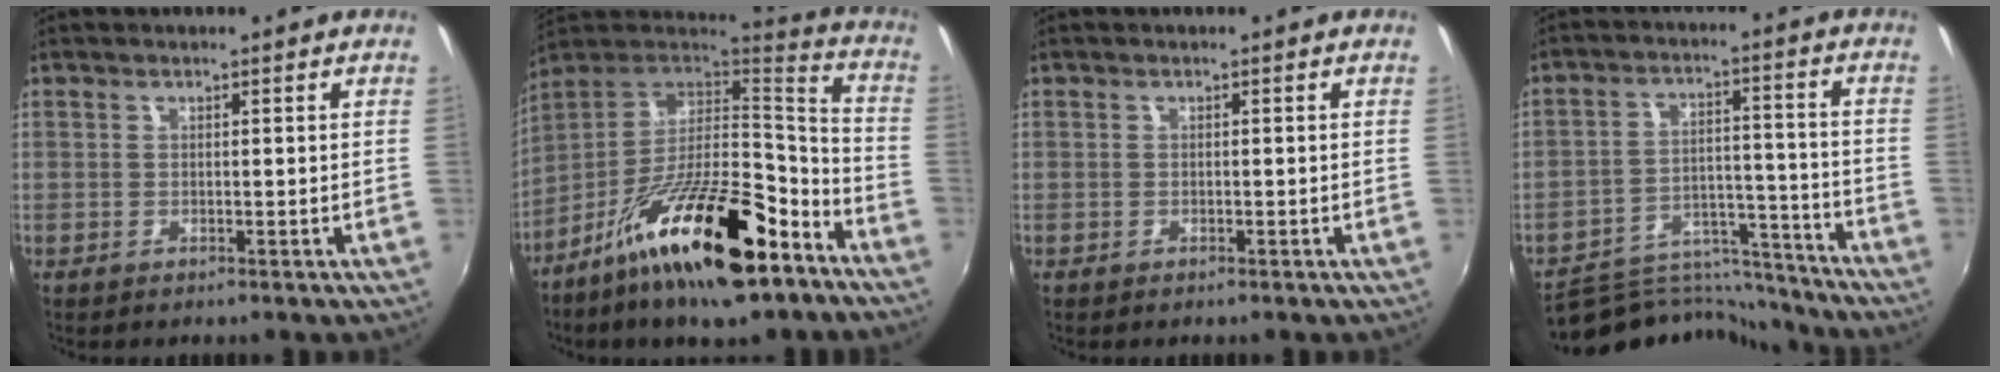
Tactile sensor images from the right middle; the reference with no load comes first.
{"total": 23.9, "force": [-13.6, 8.0, 18.0], "torque": [-0.307, -0.007, -0.230]}
{"total": 0.0}
{"total": 12.9, "force": [-12.6, 2.8, -0.4], "torque": [0.008, 0.046, -0.196]}